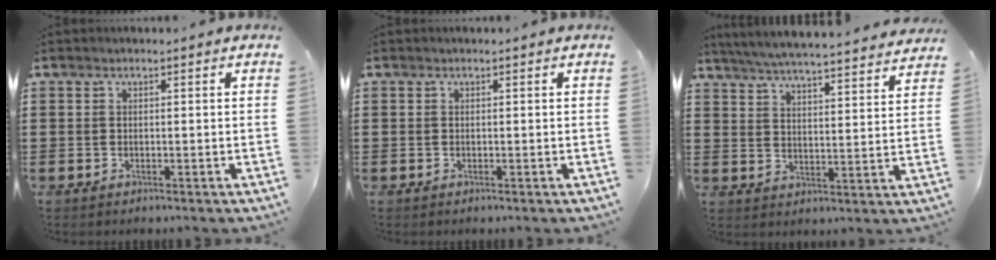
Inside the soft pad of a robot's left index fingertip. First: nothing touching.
{"total": 0.0}
{"total": 5.5, "force": [5.3, -0.5, 1.5], "torque": [-0.052, -0.040, 0.088]}